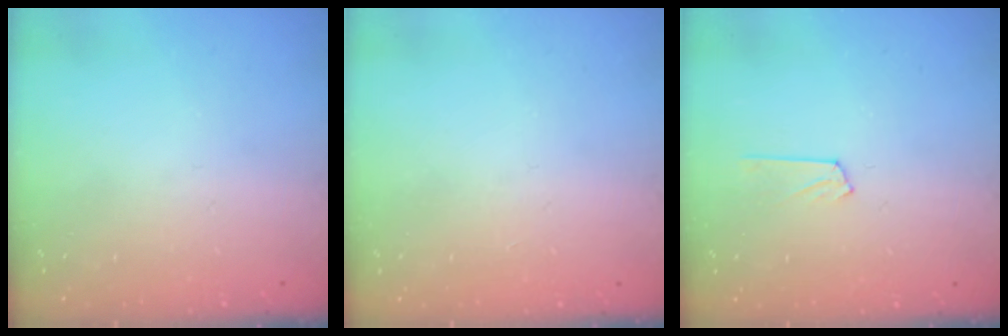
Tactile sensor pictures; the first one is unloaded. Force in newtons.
{"total": 1.9, "press": 1.9, "slide": 0.3}
{"total": 4.6, "press": 4.6, "slide": 0.5}